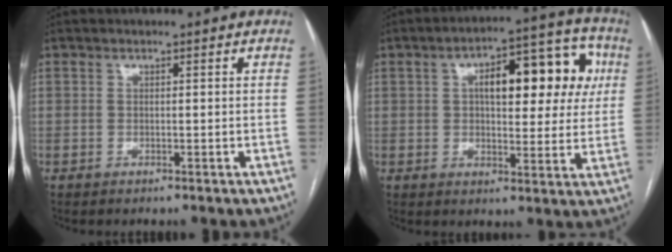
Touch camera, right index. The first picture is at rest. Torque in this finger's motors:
{"motor_torque": [0.89, -0.15, 0.31, 0.07]}